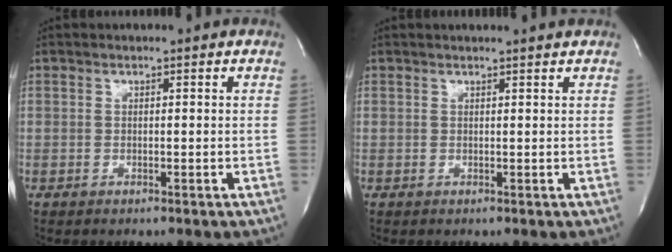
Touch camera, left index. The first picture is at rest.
{"total": 3.0, "force": [2.8, -0.5, 0.9], "torque": [-0.011, 0.008, 0.032]}